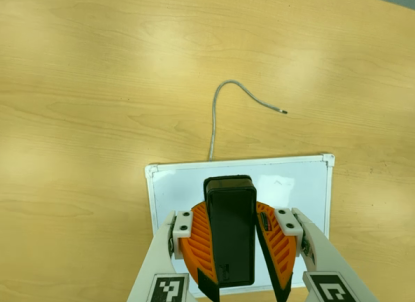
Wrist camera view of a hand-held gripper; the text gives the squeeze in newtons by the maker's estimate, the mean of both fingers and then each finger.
{"total": 9.3, "left": 9.3, "right": 9.2}